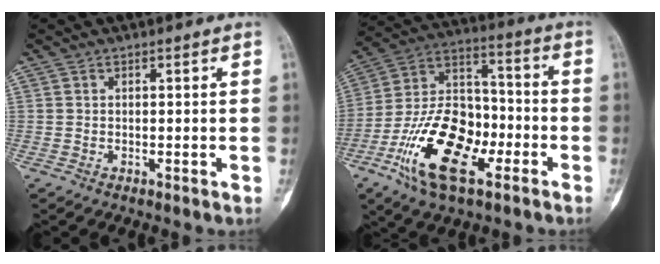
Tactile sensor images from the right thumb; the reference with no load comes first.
{"total": 20.1, "force": [-8.5, 10.3, 15.0], "torque": [-0.260, 0.050, -0.154]}